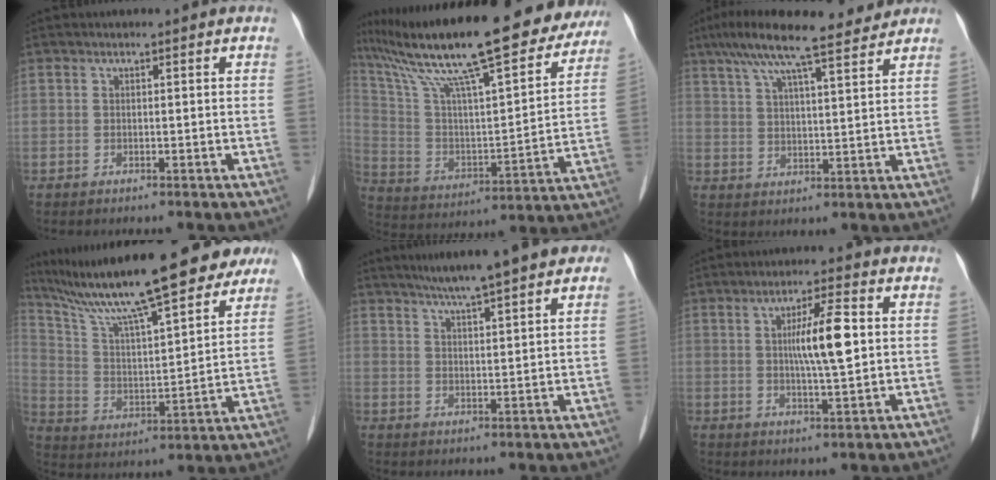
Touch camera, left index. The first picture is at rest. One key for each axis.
{"total": 30.5, "fx": 25.0, "fy": 5.2, "fz": 16.6, "tx": -0.284, "ty": 0.004, "tz": 0.367}
{"total": 13.3, "fx": 10.8, "fy": 1.9, "fz": 7.5, "tx": -0.136, "ty": 0.032, "tz": 0.171}
{"total": 25.2, "fx": 20.7, "fy": 3.8, "fz": 13.8, "tx": -0.232, "ty": 0.018, "tz": 0.312}
{"total": 10.8, "fx": 8.4, "fy": 1.2, "fz": 6.7, "tx": -0.095, "ty": 0.030, "tz": 0.111}
{"total": 8.9, "fx": 1.1, "fy": 0.7, "fz": 8.8, "tx": -0.157, "ty": 0.002, "tz": 0.017}